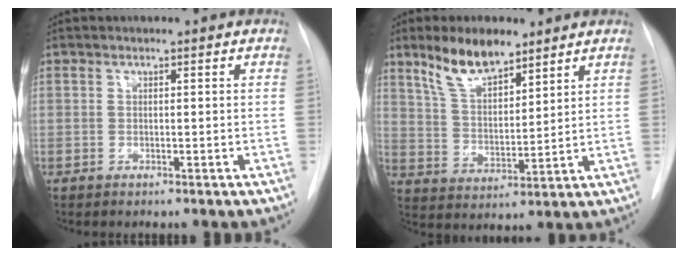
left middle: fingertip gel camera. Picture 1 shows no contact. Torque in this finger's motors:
{"motor_torque": [1.04, -1.10, 0.49, 0.15]}